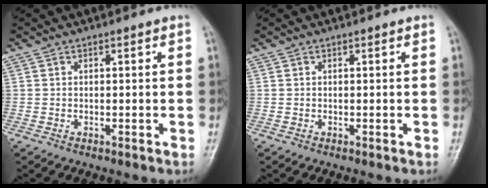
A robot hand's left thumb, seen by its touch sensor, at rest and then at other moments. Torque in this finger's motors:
{"motor_torque": [0.00, 0.00, 0.00, 0.00, 0.00]}